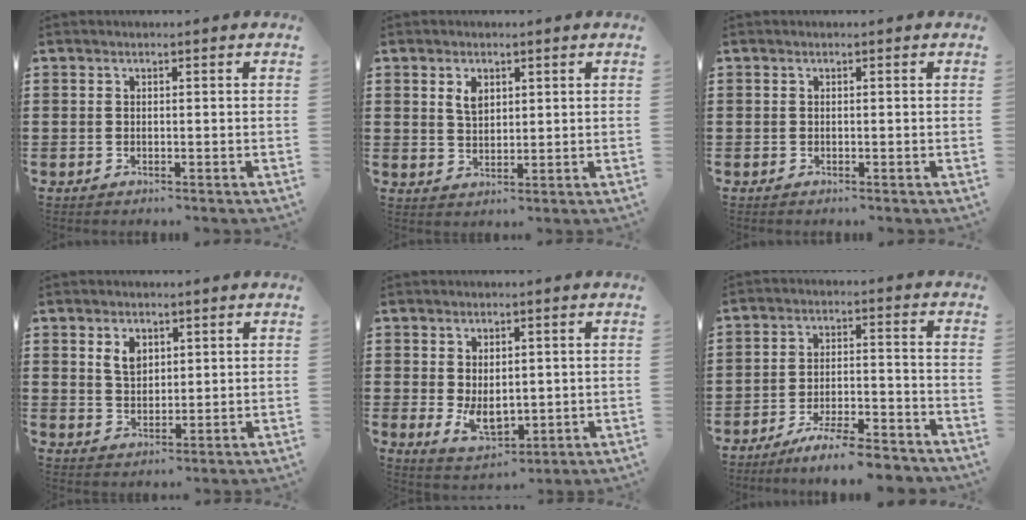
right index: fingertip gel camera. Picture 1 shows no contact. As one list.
[{"total": 2.8, "force": [1.4, 1.6, 1.9], "torque": [-0.042, 0.006, 0.025]}, {"total": 0.0}, {"total": 3.5, "force": [1.7, 2.3, 2.1], "torque": [-0.049, 0.008, 0.031]}, {"total": 5.0, "force": [0.0, 3.3, 3.8], "torque": [-0.064, -0.003, -0.002]}, {"total": 6.9, "force": [-6.3, 0.3, 2.9], "torque": [-0.057, 0.000, -0.121]}]